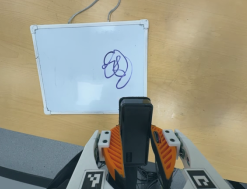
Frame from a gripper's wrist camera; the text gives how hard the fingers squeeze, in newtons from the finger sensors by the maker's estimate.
{"total": 3.6, "left": 2.1, "right": 5.1}